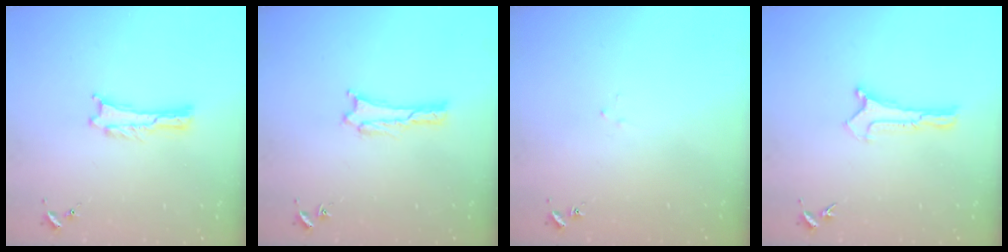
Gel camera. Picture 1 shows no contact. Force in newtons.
{"total": 1.7, "press": 1.7, "slide": 0.1}
{"total": 1.8, "press": 1.8, "slide": 0.1}
{"total": 0.0}